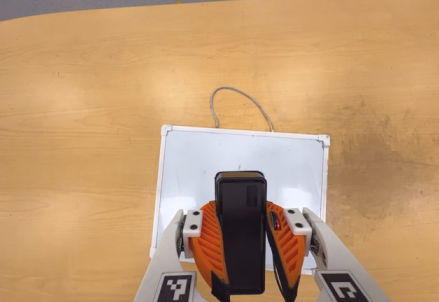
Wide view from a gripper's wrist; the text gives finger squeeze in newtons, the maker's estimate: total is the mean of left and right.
{"total": 10.1, "left": 8.1, "right": 12.1}